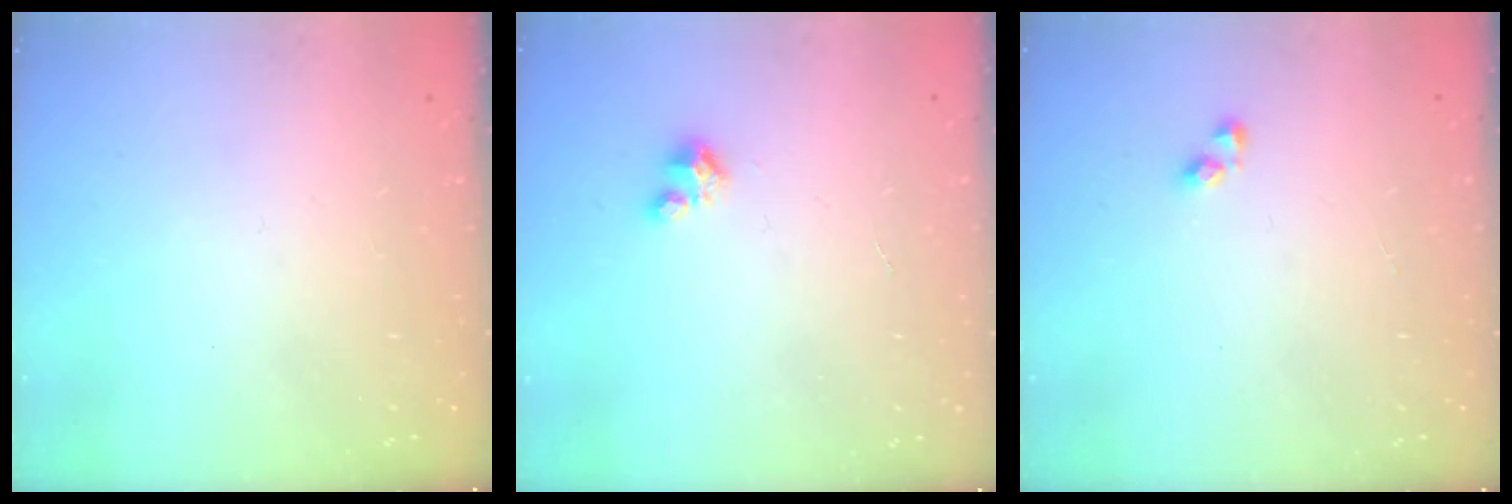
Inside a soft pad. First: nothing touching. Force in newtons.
{"total": 2.4, "press": 2.3, "slide": 0.2}
{"total": 3.2, "press": 3.2, "slide": 0.2}